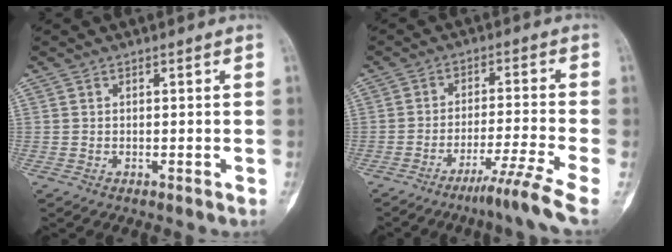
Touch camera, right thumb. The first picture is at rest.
{"total": 8.3, "force": [-5.5, -1.7, 6.0], "torque": [-0.106, 0.027, -0.094]}